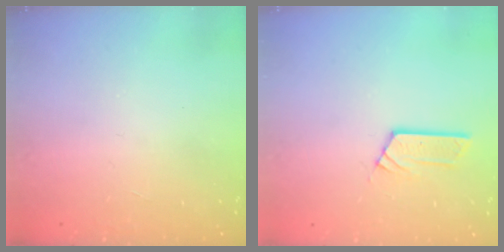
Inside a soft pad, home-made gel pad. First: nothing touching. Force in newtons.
{"total": 4.7, "press": 4.7, "slide": 0.2}